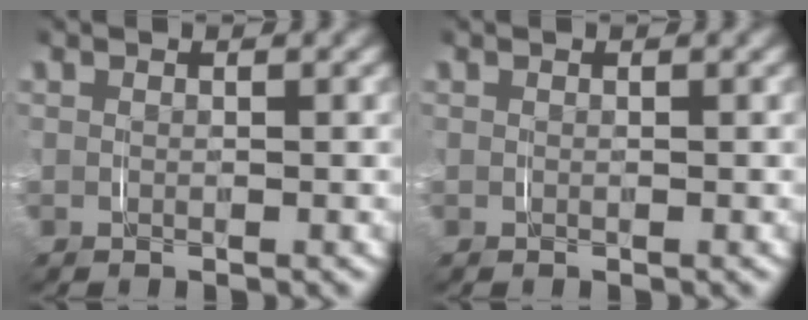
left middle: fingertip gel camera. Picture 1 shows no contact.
{"total": 0.0}